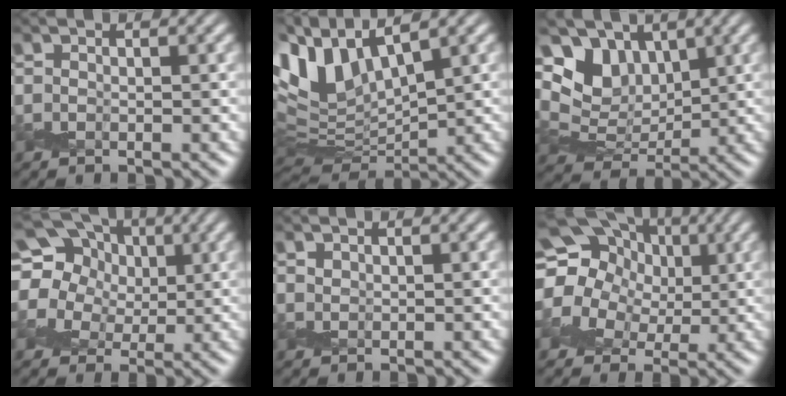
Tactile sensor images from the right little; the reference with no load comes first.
{"total": 7.5, "force": [4.2, 3.5, 5.2], "torque": [-0.118, 0.012, 0.079]}
{"total": 7.4, "force": [4.0, 4.6, 4.2], "torque": [-0.089, 0.010, 0.064]}
{"total": 16.6, "force": [7.1, 12.8, 7.8], "torque": [-0.181, 0.045, 0.109]}
{"total": 0.7, "force": [0.7, 0.2, 0.0], "torque": [-0.003, -0.001, 0.014]}
{"total": 15.4, "force": [5.5, 12.2, 7.6], "torque": [-0.149, 0.022, 0.078]}